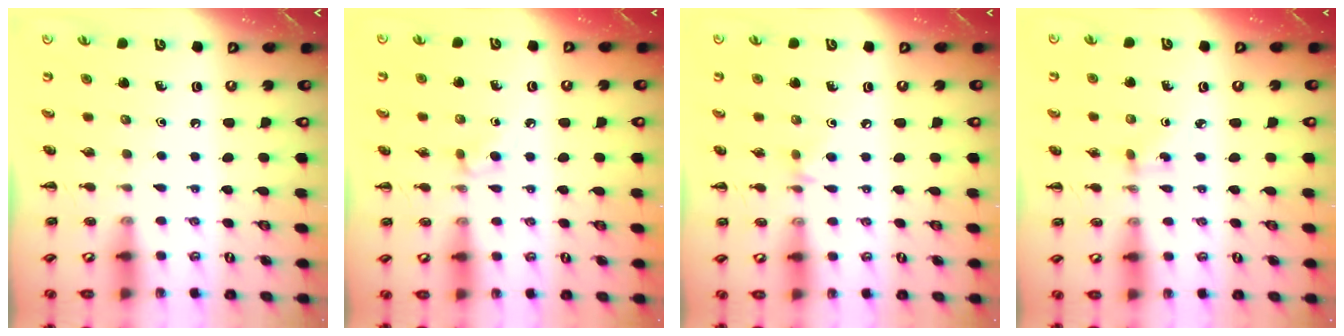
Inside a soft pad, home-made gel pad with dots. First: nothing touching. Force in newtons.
{"total": 2.4, "press": 2.1, "slide": 1.1}
{"total": 4.0, "press": 3.7, "slide": 1.4}
{"total": 2.9, "press": 2.7, "slide": 1.1}